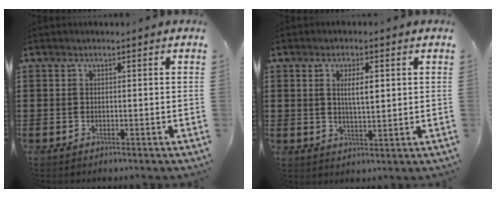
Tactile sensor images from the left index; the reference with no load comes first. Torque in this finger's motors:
{"motor_torque": [0.53, -0.15, 0.16, 0.12]}